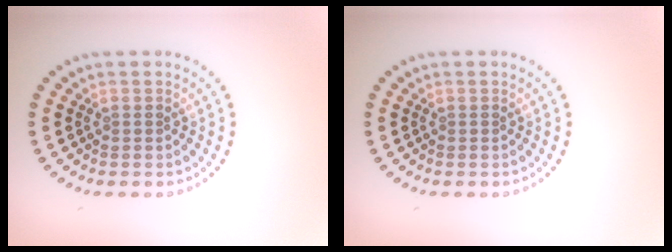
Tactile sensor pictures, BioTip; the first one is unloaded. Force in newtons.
{"total": 0.0}